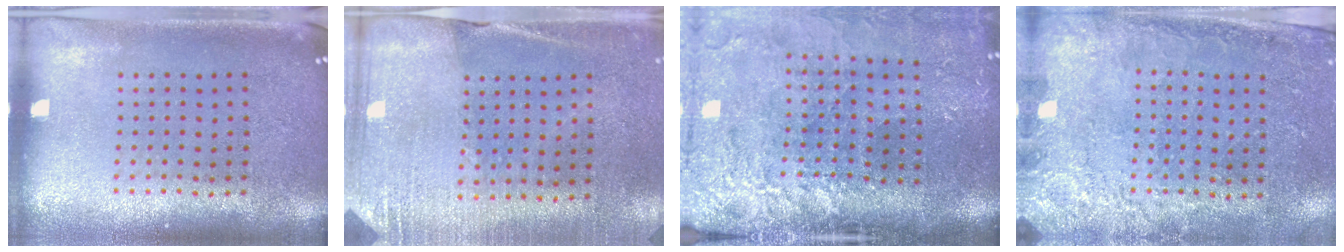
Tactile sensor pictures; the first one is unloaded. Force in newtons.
{"total": 2.7, "press": 2.6, "slide": 0.9}
{"total": 4.6, "press": 3.6, "slide": 2.8}
{"total": 2.6, "press": 2.3, "slide": 1.2}